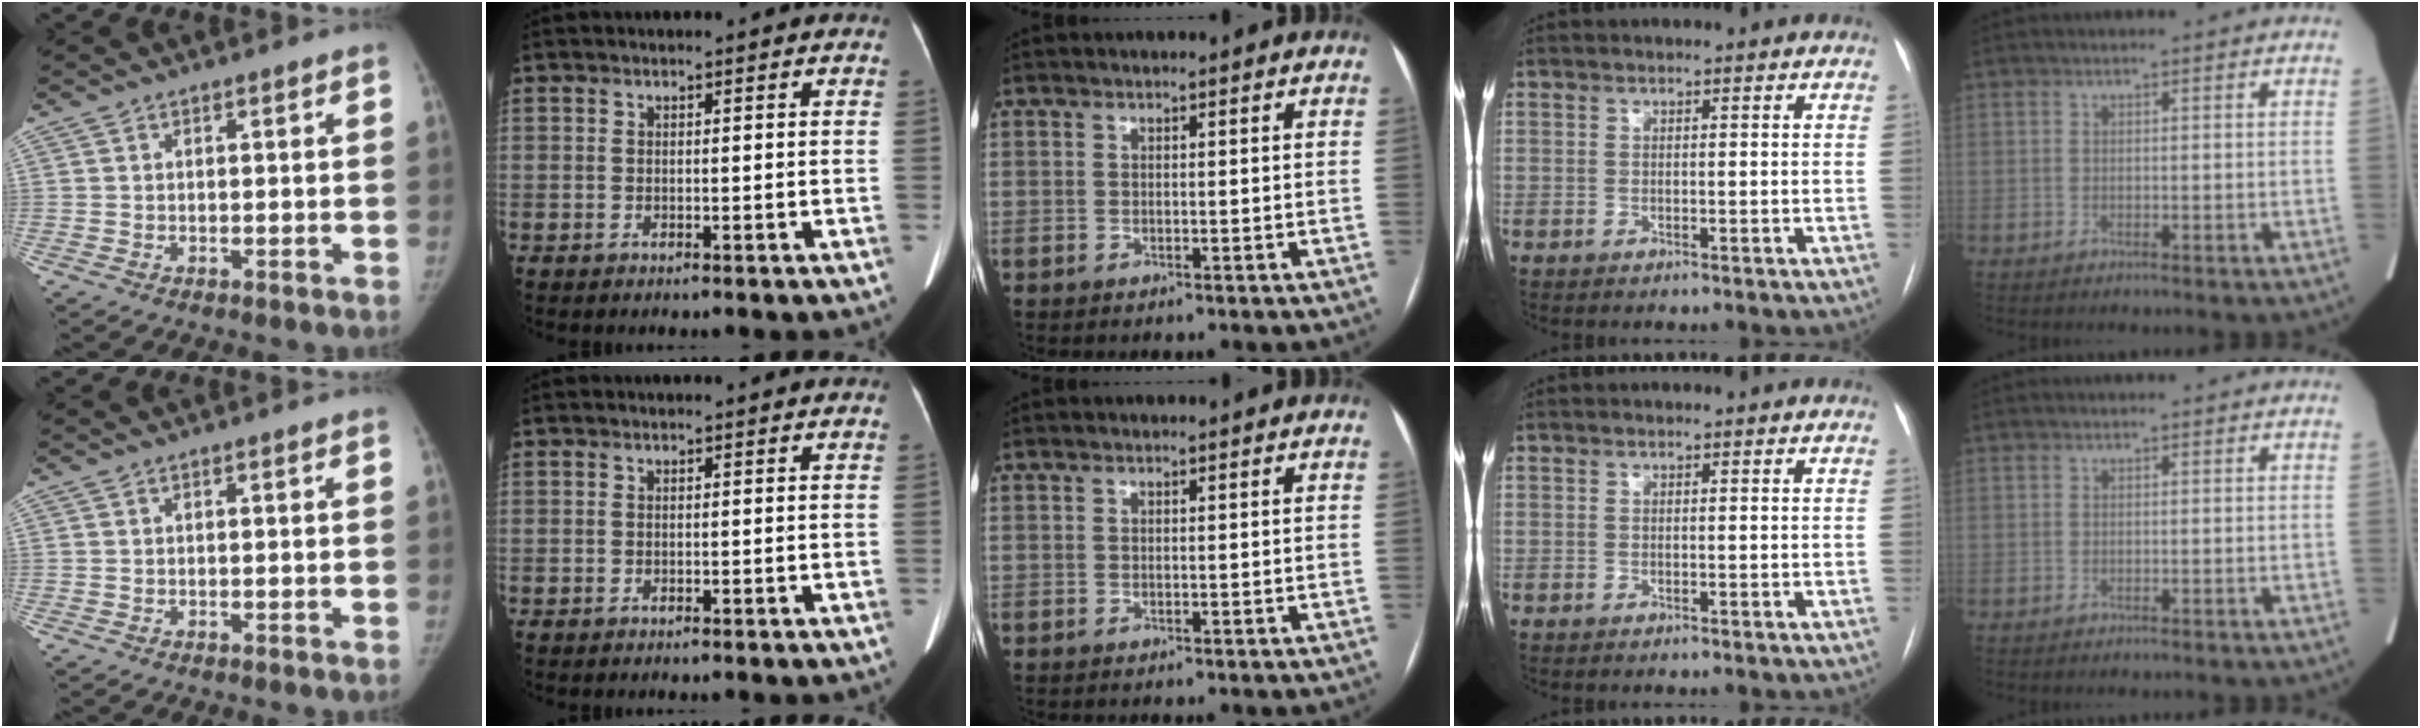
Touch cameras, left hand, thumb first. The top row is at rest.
{}